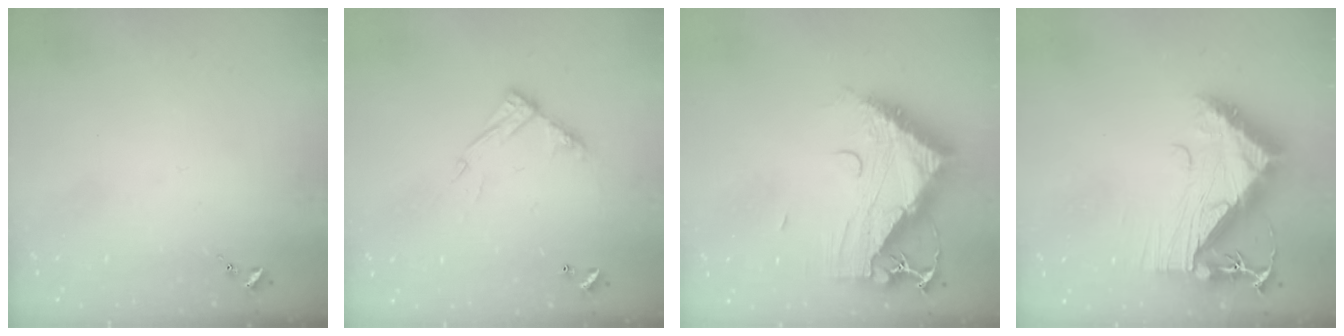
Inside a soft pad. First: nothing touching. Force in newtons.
{"total": 11.5, "press": 11.4, "slide": 0.8}
{"total": 15.7, "press": 15.6, "slide": 1.5}
{"total": 13.5, "press": 13.5, "slide": 1.2}